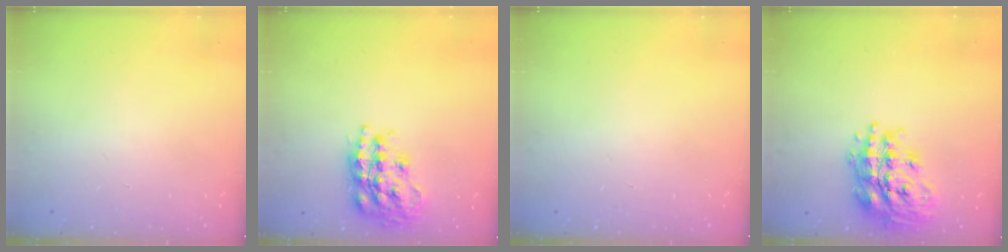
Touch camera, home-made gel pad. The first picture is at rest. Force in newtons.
{"total": 19.5, "press": 19.4, "slide": 1.3}
{"total": 0.0}
{"total": 21.0, "press": 20.9, "slide": 1.5}